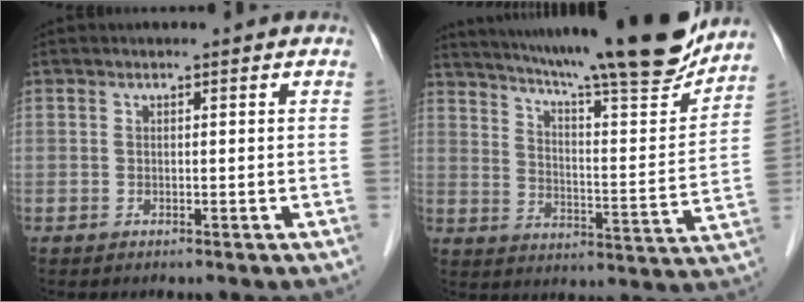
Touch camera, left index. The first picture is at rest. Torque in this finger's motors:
{"motor_torque": [0.31, -0.45, 0.51, 0.09]}